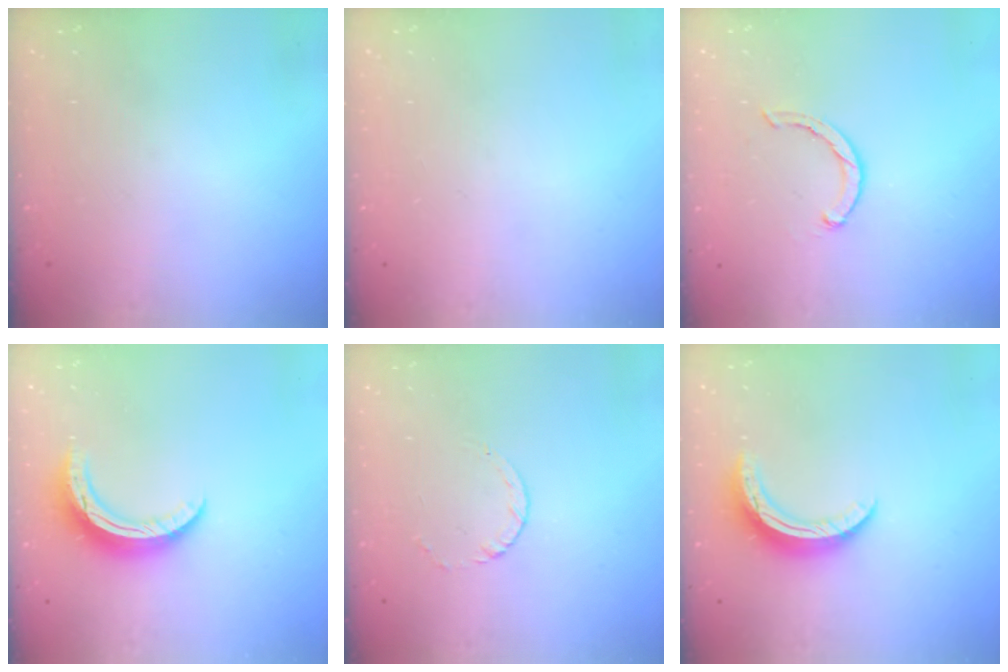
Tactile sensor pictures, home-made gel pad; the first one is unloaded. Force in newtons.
{"total": 0.0}
{"total": 1.8, "press": 1.8, "slide": 0.4}
{"total": 10.5, "press": 10.5, "slide": 0.2}
{"total": 2.4, "press": 2.4, "slide": 0.3}
{"total": 10.1, "press": 10.1, "slide": 0.5}